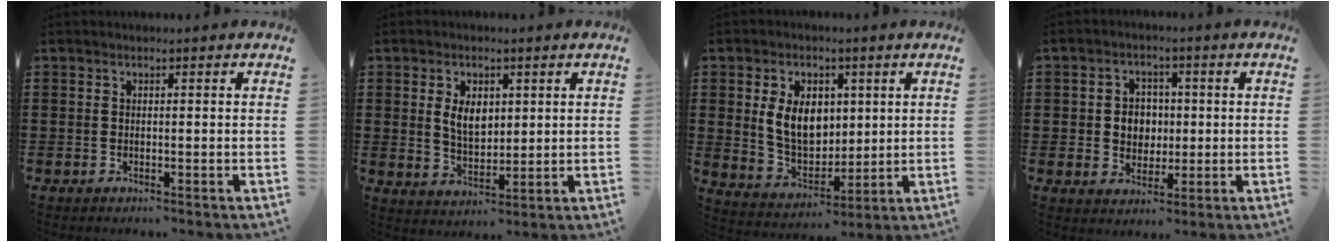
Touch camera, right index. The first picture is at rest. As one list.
[{"total": 5.2, "force": [1.3, 3.3, 3.8], "torque": [-0.068, 0.005, 0.018]}, {"total": 8.5, "force": [1.6, 6.1, 5.7], "torque": [-0.125, 0.008, 0.025]}, {"total": 4.4, "force": [0.0, 4.1, 1.8], "torque": [-0.042, 0.010, -0.005]}]